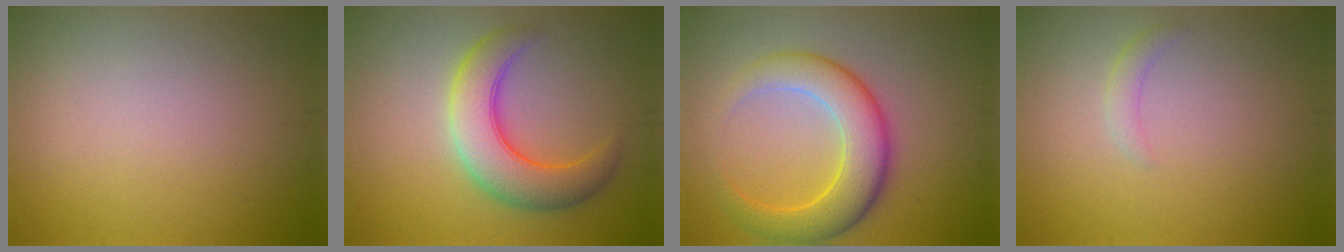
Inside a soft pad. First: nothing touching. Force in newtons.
{"total": 6.4, "press": 6.4, "slide": 0.2}
{"total": 6.6, "press": 6.6, "slide": 0.1}
{"total": 1.1, "press": 1.1, "slide": 0.0}